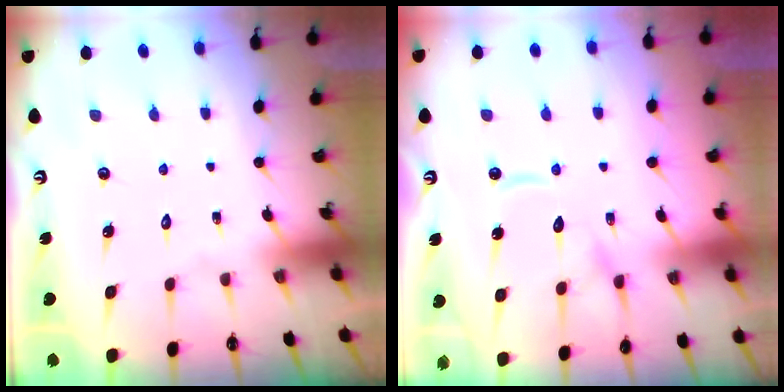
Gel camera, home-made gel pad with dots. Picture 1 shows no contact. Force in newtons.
{"total": 11.4, "press": 11.3, "slide": 1.2}